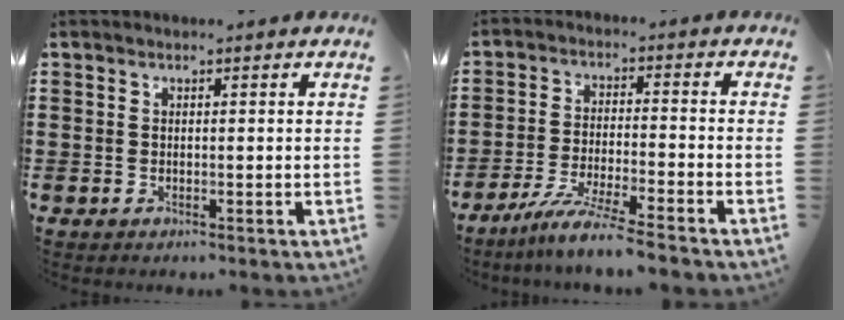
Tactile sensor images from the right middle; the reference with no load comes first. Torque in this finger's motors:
{"motor_torque": [1.21, -0.93, 0.37, 0.16]}